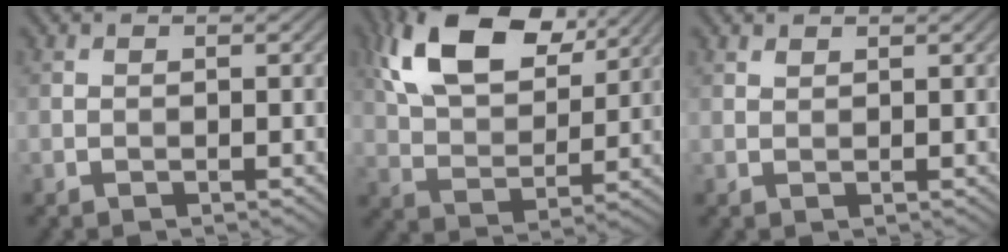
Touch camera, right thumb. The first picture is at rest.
{"total": 14.8, "force": [7.8, 7.7, 9.9], "torque": [-0.207, 0.014, 0.139]}
{"total": 0.9, "force": [0.8, 0.3, 0.3], "torque": [-0.008, 0.000, 0.017]}